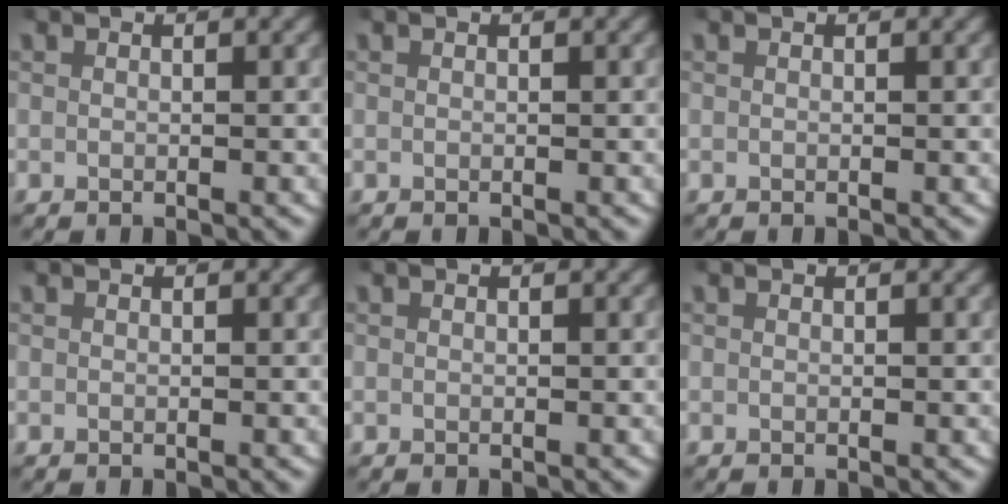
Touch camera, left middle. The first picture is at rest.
{"total": 0.0}
{"total": 0.0}
{"total": 0.0}
{"total": 0.0}
{"total": 0.0}